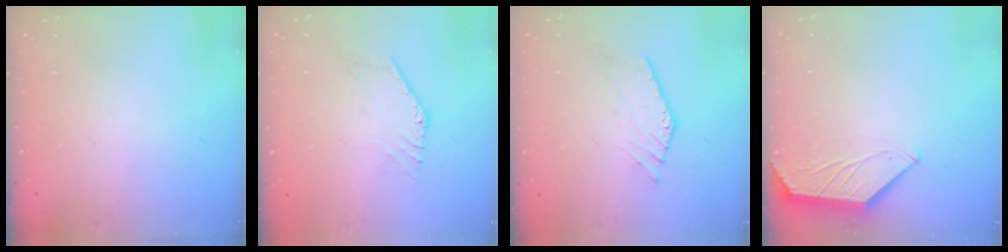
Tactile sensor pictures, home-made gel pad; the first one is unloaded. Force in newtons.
{"total": 0.0}
{"total": 3.7, "press": 3.7, "slide": 0.6}
{"total": 0.5, "press": 0.5, "slide": 0.2}